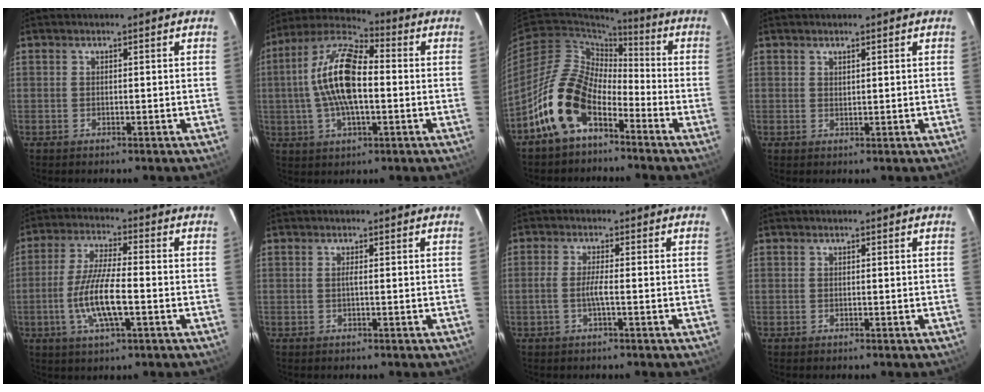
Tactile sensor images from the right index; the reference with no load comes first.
{"total": 14.9, "force": [0.0, 6.1, 13.6], "torque": [-0.265, 0.015, -0.010]}
{"total": 14.1, "force": [-7.5, 8.0, 8.9], "torque": [-0.174, 0.015, -0.147]}
{"total": 0.9, "force": [0.8, 0.3, 0.4], "torque": [-0.006, 0.001, 0.015]}
{"total": 10.4, "force": [-2.8, 2.2, 9.8], "torque": [-0.196, -0.007, -0.055]}
{"total": 0.6, "force": [0.0, -0.2, 0.5], "torque": [-0.008, -0.001, -0.003]}
{"total": 2.7, "force": [-0.9, -0.2, 2.5], "torque": [-0.052, 0.000, -0.018]}
{"total": 0.0}